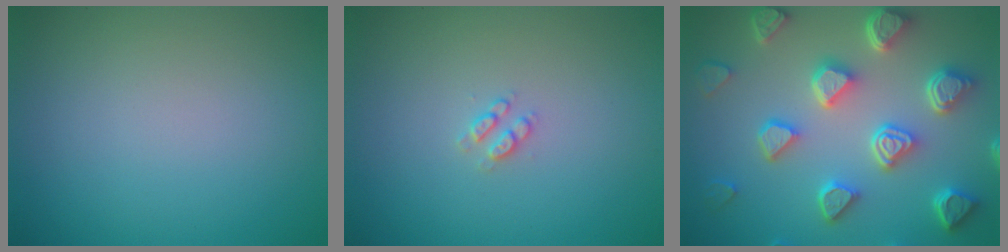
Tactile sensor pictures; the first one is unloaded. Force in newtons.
{"total": 1.2, "press": 1.1, "slide": 0.3}
{"total": 7.4, "press": 5.9, "slide": 4.4}